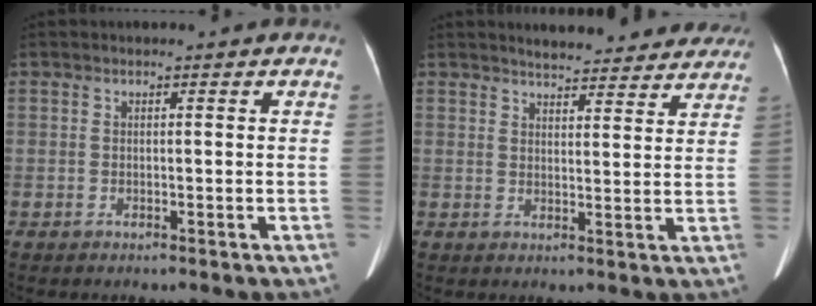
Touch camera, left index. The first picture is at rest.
{"total": 14.1, "force": [13.1, 3.4, 3.8], "torque": [-0.023, -0.001, 0.147]}